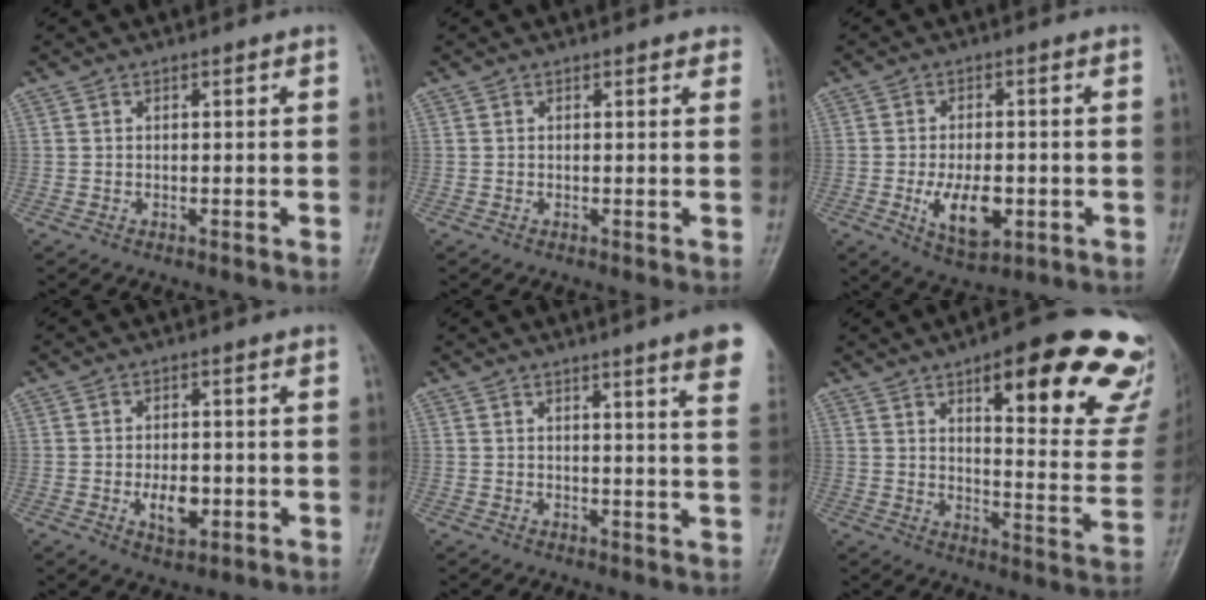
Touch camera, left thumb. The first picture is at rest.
{"total": 1.8, "force": [1.4, 0.7, 0.9], "torque": [0.002, 0.000, 0.007]}
{"total": 8.7, "force": [-2.2, 4.5, 7.0], "torque": [-0.112, -0.002, -0.027]}
{"total": 6.8, "force": [-1.2, 4.2, 5.2], "torque": [-0.065, -0.006, -0.010]}
{"total": 10.1, "force": [6.6, 0.4, 7.6], "torque": [-0.082, -0.023, 0.063]}
{"total": 24.9, "force": [15.0, 7.3, 18.5], "torque": [-0.194, -0.066, 0.193]}